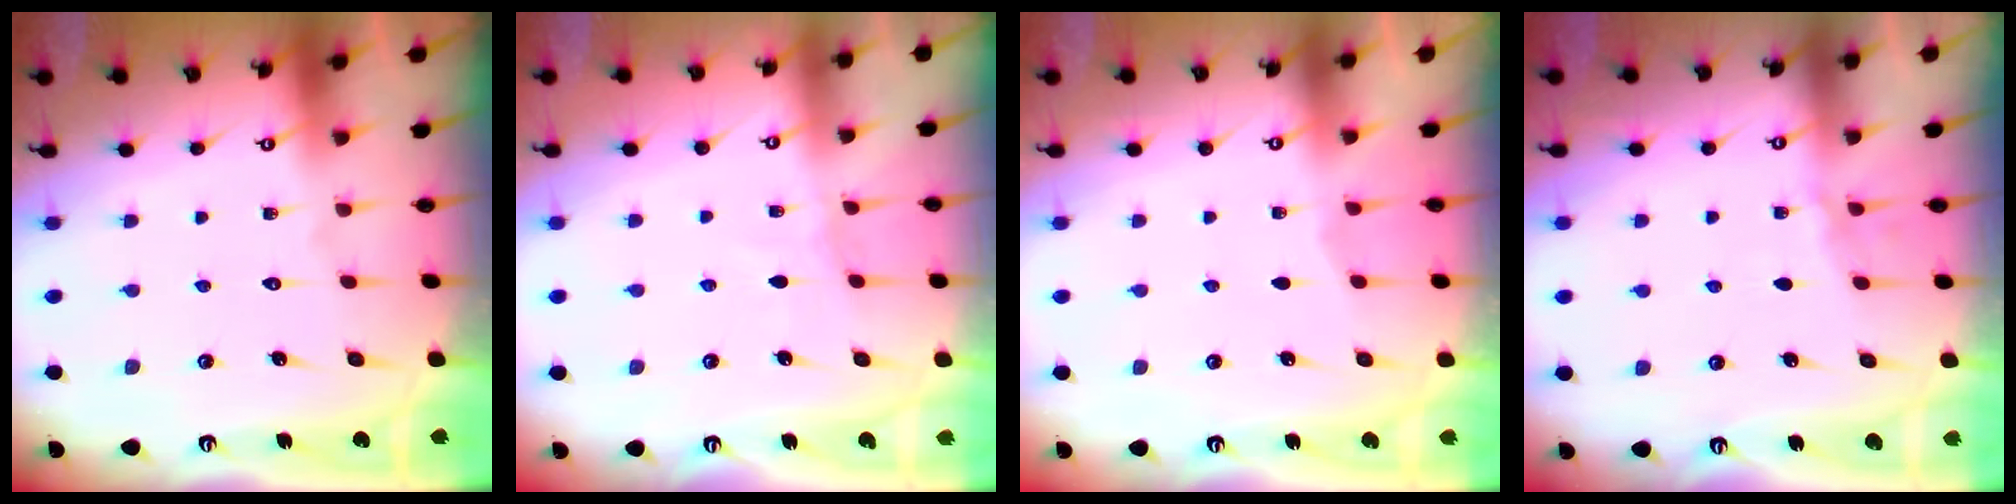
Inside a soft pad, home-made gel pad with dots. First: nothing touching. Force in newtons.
{"total": 3.2, "press": 3.2, "slide": 0.4}
{"total": 1.4, "press": 1.4, "slide": 0.3}
{"total": 2.7, "press": 2.7, "slide": 0.4}